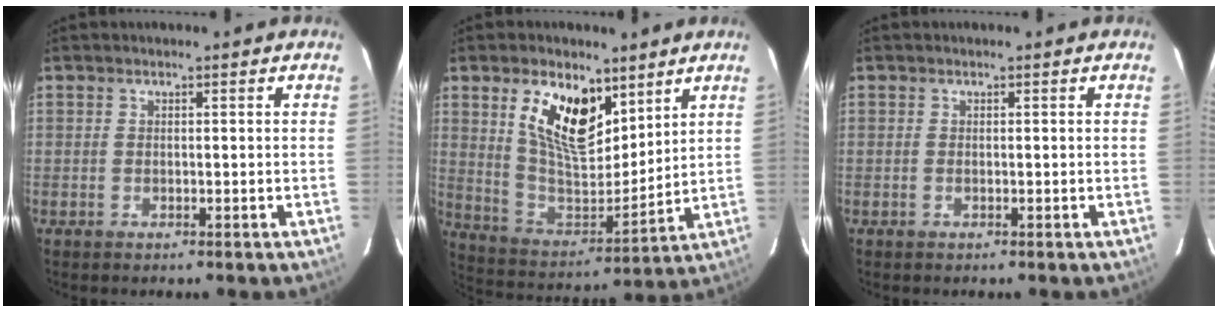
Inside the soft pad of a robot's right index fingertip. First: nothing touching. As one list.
[{"total": 15.1, "force": [7.9, 7.5, 10.5], "torque": [-0.193, 0.000, 0.156]}, {"total": 0.0}]